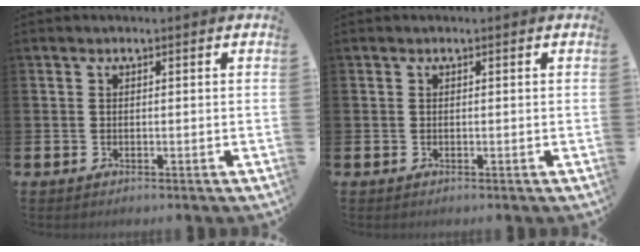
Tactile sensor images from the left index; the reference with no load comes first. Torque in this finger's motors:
{"motor_torque": [0.00, 0.00, 0.00, 0.01]}